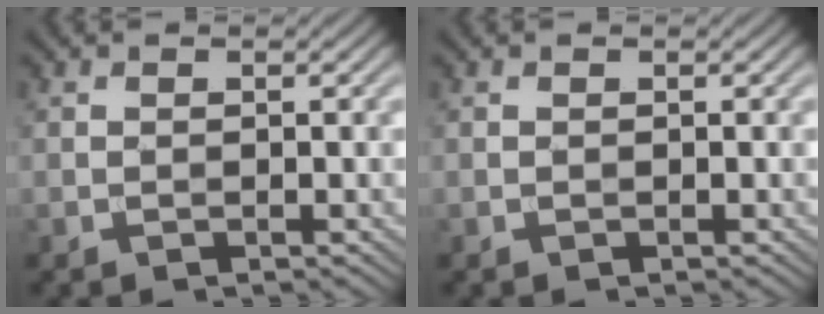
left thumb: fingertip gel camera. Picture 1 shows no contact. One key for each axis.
{"total": 0.0}